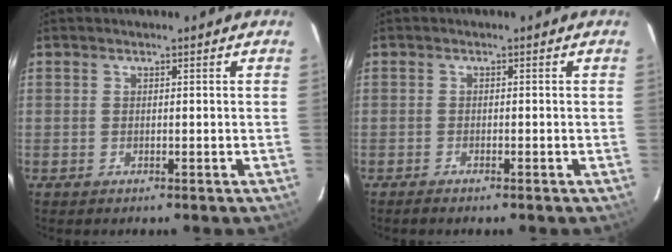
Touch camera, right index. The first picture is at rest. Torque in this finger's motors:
{"motor_torque": [0.02, 0.00, 0.01, 0.01]}